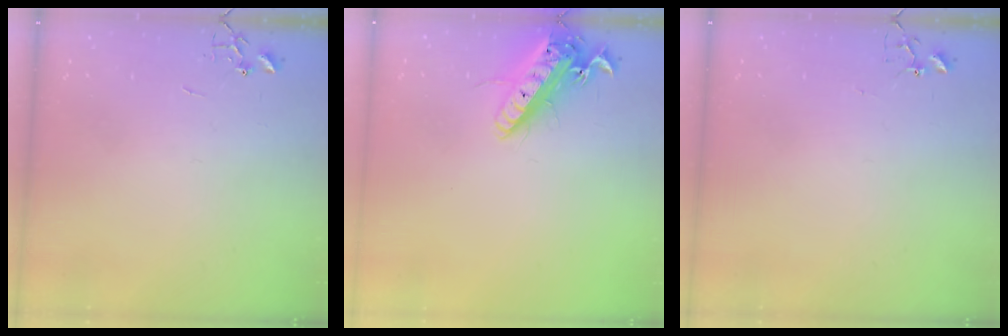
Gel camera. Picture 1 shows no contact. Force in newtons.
{"total": 16.4, "press": 16.0, "slide": 3.4}
{"total": 3.9, "press": 3.9, "slide": 0.3}